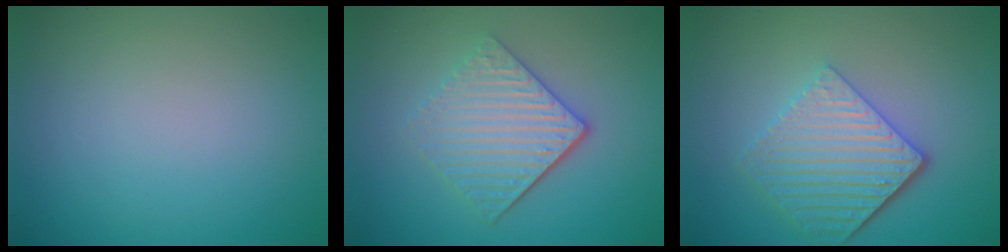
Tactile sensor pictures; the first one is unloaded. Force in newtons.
{"total": 4.7, "press": 3.6, "slide": 3.0}
{"total": 5.5, "press": 4.2, "slide": 3.5}